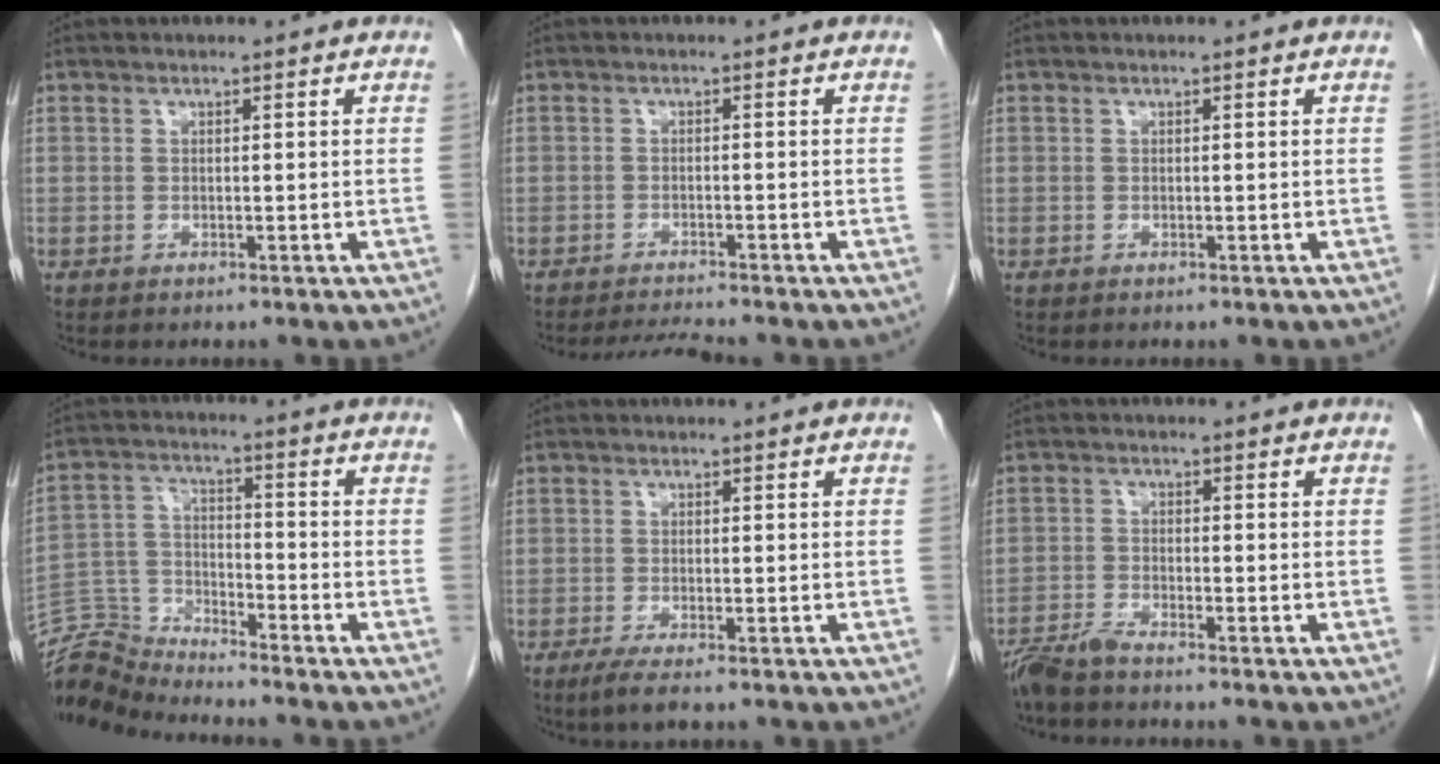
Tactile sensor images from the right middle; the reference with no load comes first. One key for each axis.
{"total": 3.2, "fx": -3.0, "fy": -1.0, "fz": 0.5, "tx": -0.018, "ty": -0.020, "tz": -0.051}
{"total": 0.0}
{"total": 8.0, "fx": -7.8, "fy": -0.6, "fz": -1.2, "tx": 0.016, "ty": 0.020, "tz": -0.152}
{"total": 2.4, "fx": -1.6, "fy": 0.1, "fz": 1.8, "tx": -0.039, "ty": -0.009, "tz": -0.033}
{"total": 3.6, "fx": -3.3, "fy": -0.2, "fz": 1.4, "tx": -0.030, "ty": -0.013, "tz": -0.069}